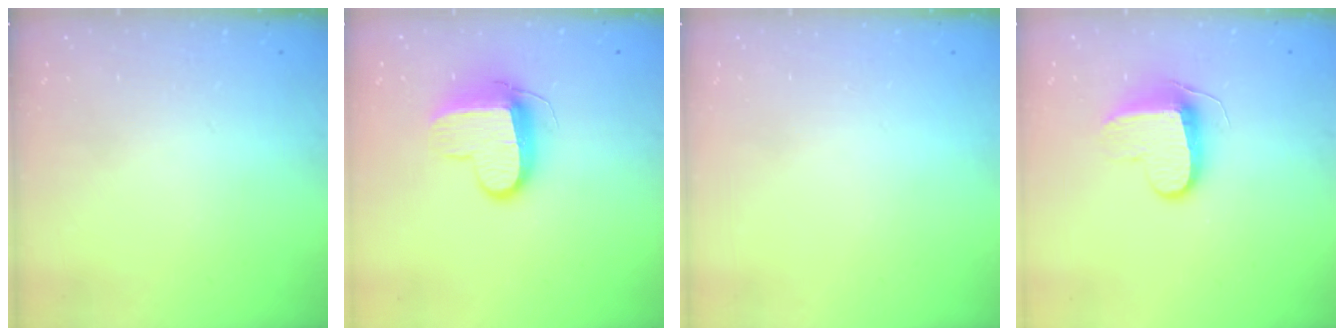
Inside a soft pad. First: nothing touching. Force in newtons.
{"total": 10.3, "press": 10.2, "slide": 1.3}
{"total": 0.0}
{"total": 9.5, "press": 9.5, "slide": 0.0}